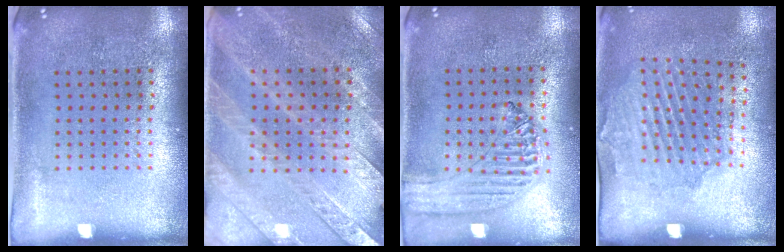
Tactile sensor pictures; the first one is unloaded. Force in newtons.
{"total": 3.0, "press": 2.7, "slide": 1.1}
{"total": 1.3, "press": 1.3, "slide": 0.1}
{"total": 1.7, "press": 1.4, "slide": 0.8}